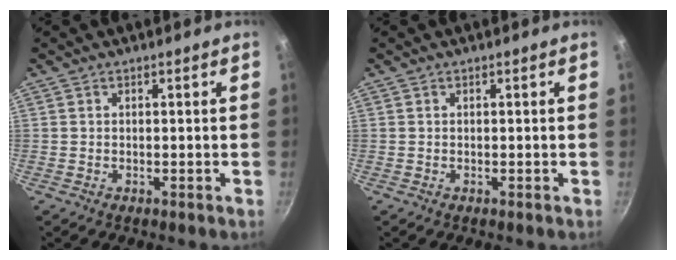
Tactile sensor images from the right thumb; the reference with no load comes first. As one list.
[{"total": 0.0}]